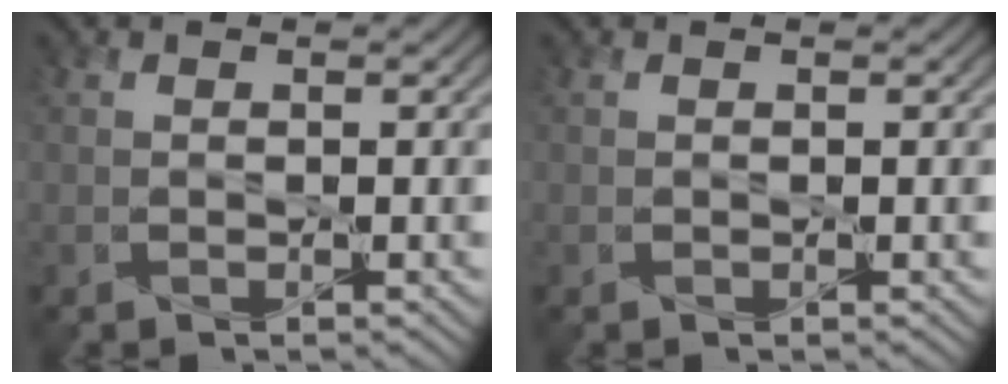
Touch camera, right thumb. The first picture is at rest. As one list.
[{"total": 0.0}]